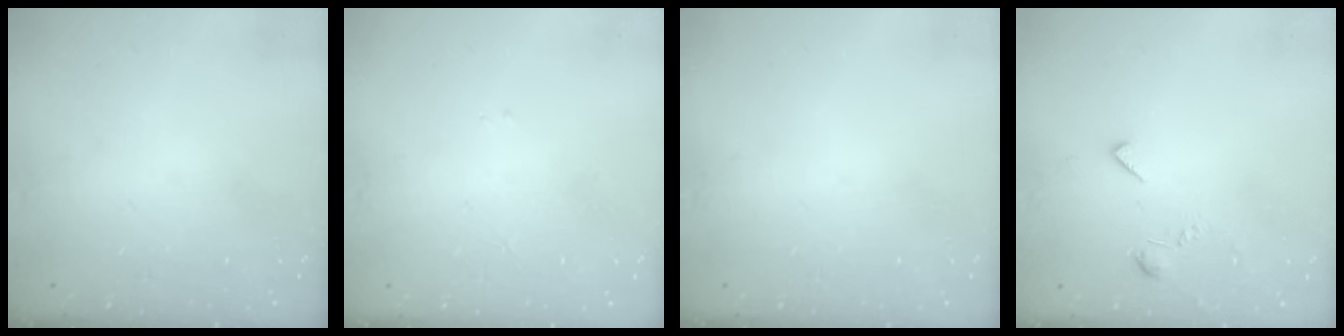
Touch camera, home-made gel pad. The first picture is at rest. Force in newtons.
{"total": 2.3, "press": 2.3, "slide": 0.3}
{"total": 0.0}
{"total": 4.4, "press": 4.4, "slide": 0.7}